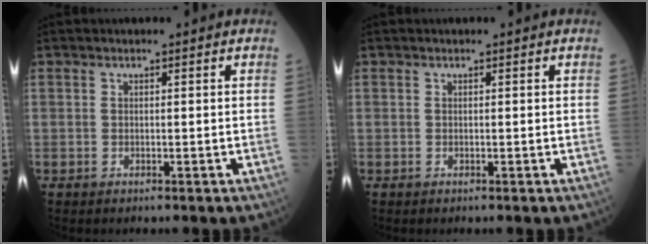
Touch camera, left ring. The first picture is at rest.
{"total": 0.0}